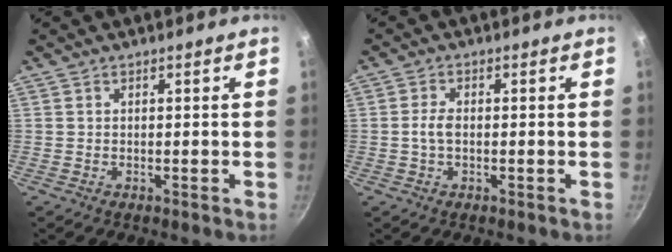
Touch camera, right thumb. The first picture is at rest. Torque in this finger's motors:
{"motor_torque": [0.93, 1.23, 0.76, -0.52, 0.03]}